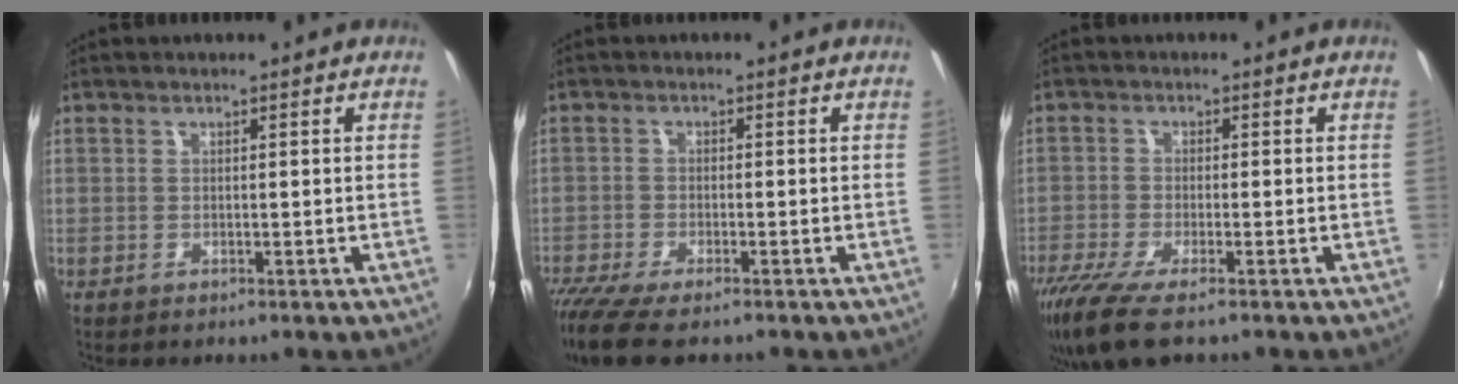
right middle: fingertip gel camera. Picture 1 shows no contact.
{"total": 8.8, "force": [-6.9, 1.8, 5.1], "torque": [-0.128, -0.042, -0.129]}
{"total": 8.8, "force": [-6.3, 1.6, 5.9], "torque": [-0.141, -0.035, -0.117]}